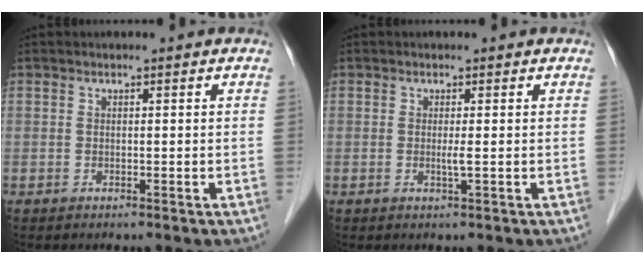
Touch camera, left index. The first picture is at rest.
{"total": 1.1, "force": [-0.1, -0.3, 1.1], "torque": [-0.023, -0.001, -0.001]}